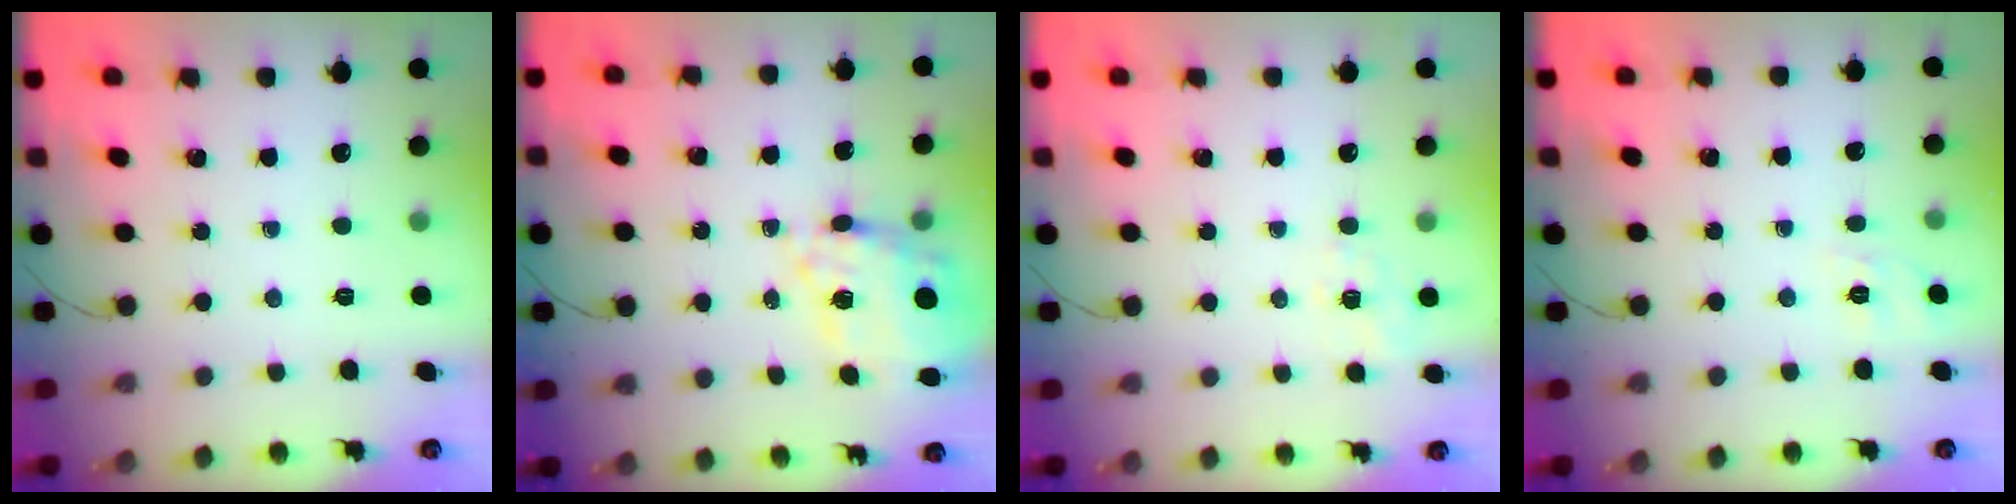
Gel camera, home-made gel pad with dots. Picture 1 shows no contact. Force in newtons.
{"total": 11.6, "press": 10.9, "slide": 4.1}
{"total": 4.5, "press": 4.1, "slide": 1.8}
{"total": 1.7, "press": 0.0, "slide": 1.7}